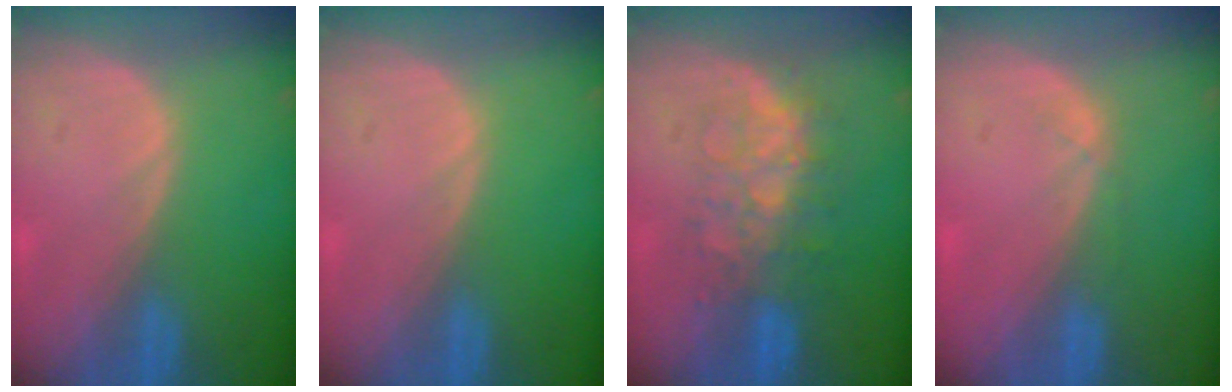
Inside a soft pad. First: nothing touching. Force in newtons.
{"total": 0.0}
{"total": 7.9, "press": 7.4, "slide": 2.7}
{"total": 1.4, "press": 1.3, "slide": 0.5}